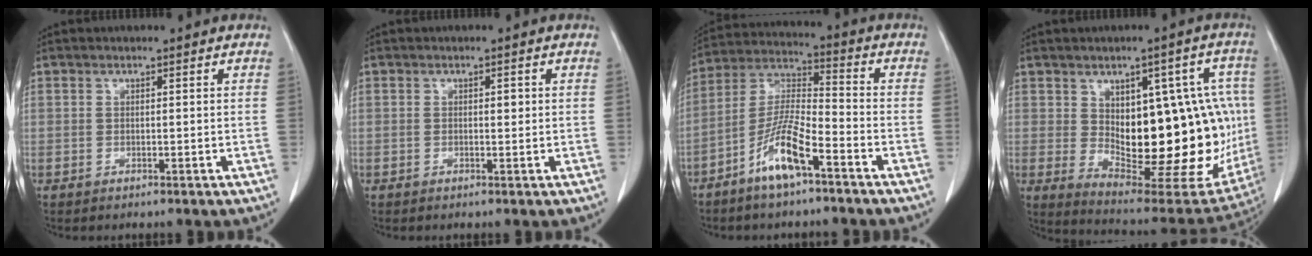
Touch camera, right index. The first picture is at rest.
{"total": 1.1, "force": [0.3, 0.5, 1.0], "torque": [-0.015, 0.001, 0.005]}
{"total": 10.2, "force": [-5.9, 1.8, 8.2], "torque": [-0.173, -0.003, -0.117]}
{"total": 22.4, "force": [0.6, 9.8, 20.2], "torque": [-0.244, 0.010, 0.036]}